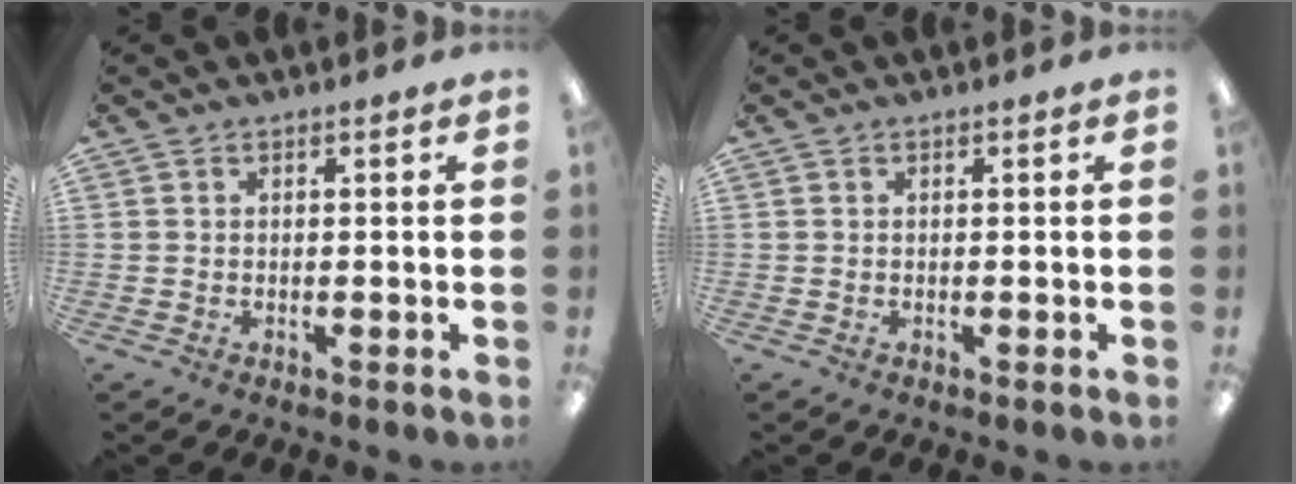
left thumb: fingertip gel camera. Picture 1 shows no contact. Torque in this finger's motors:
{"motor_torque": [0.00, 0.00, 0.13, -0.09, 0.00]}